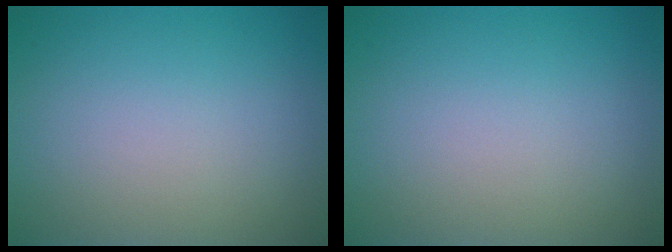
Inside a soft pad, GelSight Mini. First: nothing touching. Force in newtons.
{"total": 0.0}